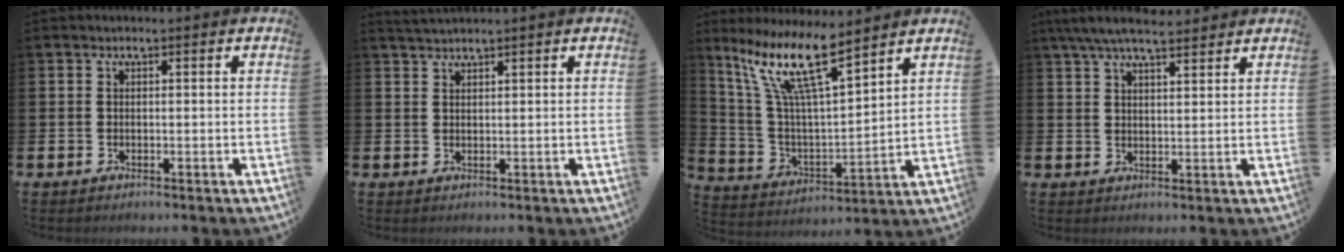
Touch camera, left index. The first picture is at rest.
{"total": 1.6, "force": [1.6, -0.1, 0.3], "torque": [-0.012, 0.001, 0.031]}
{"total": 12.4, "force": [8.8, 2.4, 8.4], "torque": [-0.194, -0.036, 0.153]}
{"total": 6.0, "force": [5.4, 1.1, 2.4], "torque": [-0.061, -0.015, 0.098]}